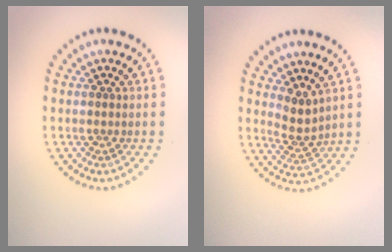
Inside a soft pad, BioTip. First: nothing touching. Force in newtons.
{"total": 2.3, "press": 1.7, "slide": 1.5}